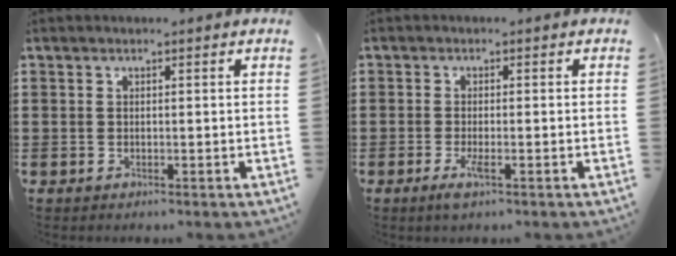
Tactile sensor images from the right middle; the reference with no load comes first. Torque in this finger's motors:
{"motor_torque": [0.70, -0.38, 0.03, 0.05]}